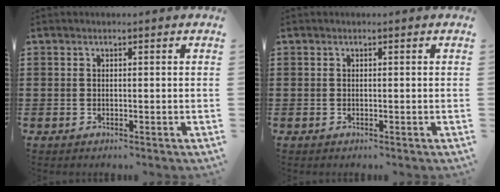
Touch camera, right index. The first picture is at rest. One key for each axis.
{"total": 0.0}